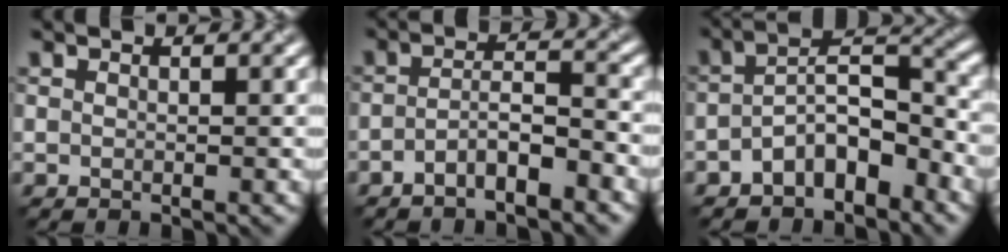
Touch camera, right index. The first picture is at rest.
{"total": 3.5, "force": [-2.1, 1.0, 2.6], "torque": [-0.049, 0.012, -0.043]}
{"total": 5.7, "force": [-3.3, 2.6, 3.9], "torque": [-0.061, 0.015, -0.067]}